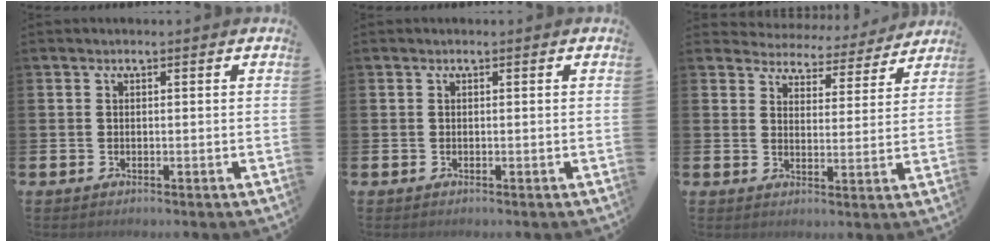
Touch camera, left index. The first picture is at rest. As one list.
[{"total": 0.0}, {"total": 4.8, "force": [4.6, 1.2, 0.1], "torque": [-0.013, -0.044, 0.077]}]